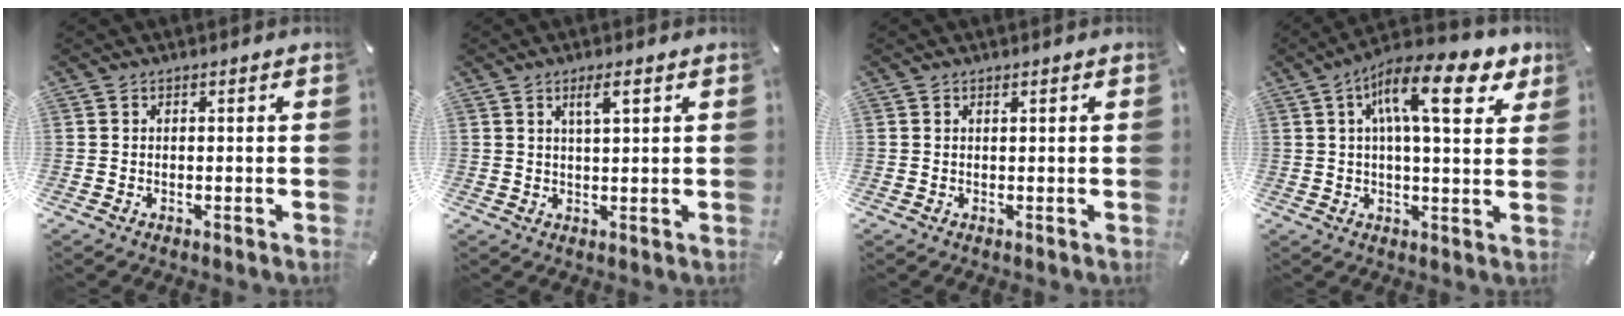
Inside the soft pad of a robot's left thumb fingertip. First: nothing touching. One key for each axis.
{"total": 3.9, "fx": 2.0, "fy": 0.7, "fz": 3.3, "tx": -0.062, "ty": -0.001, "tz": 0.031}
{"total": 0.6, "fx": 0.3, "fy": 0.0, "fz": 0.5, "tx": -0.009, "ty": 0.000, "tz": 0.006}
{"total": 16.1, "fx": 6.8, "fy": 5.5, "fz": 13.5, "tx": -0.216, "ty": -0.013, "tz": 0.106}